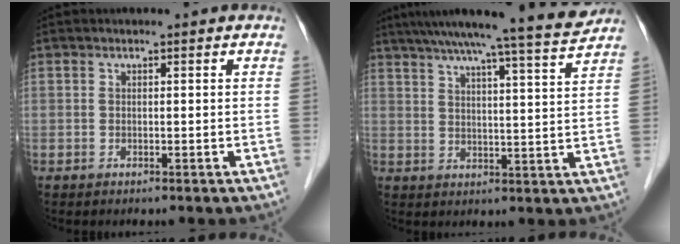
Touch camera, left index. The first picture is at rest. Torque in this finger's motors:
{"motor_torque": [0.28, -0.34, 0.67, 0.16]}